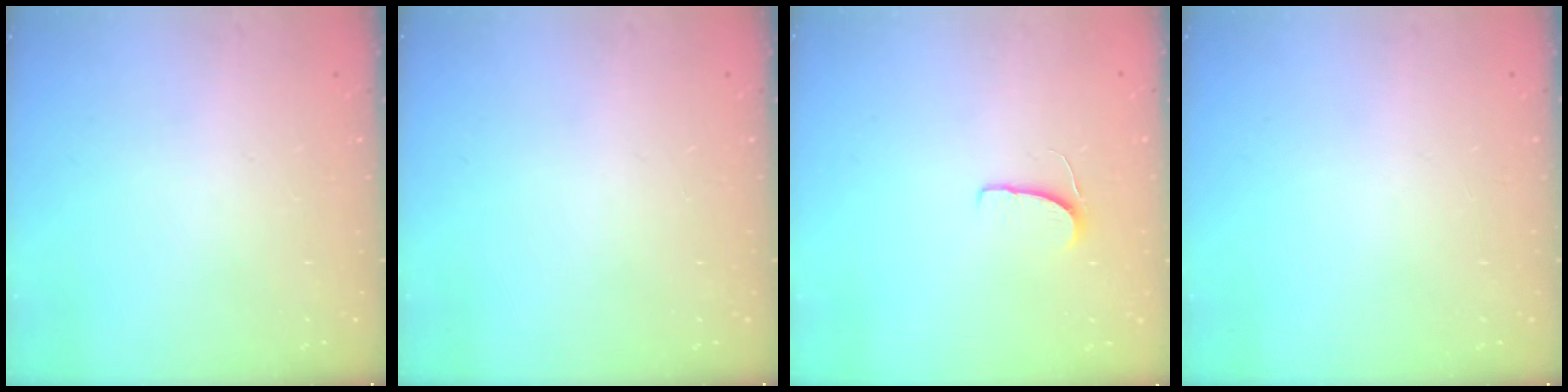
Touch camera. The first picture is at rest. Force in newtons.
{"total": 0.0}
{"total": 6.4, "press": 6.4, "slide": 0.5}
{"total": 0.0}